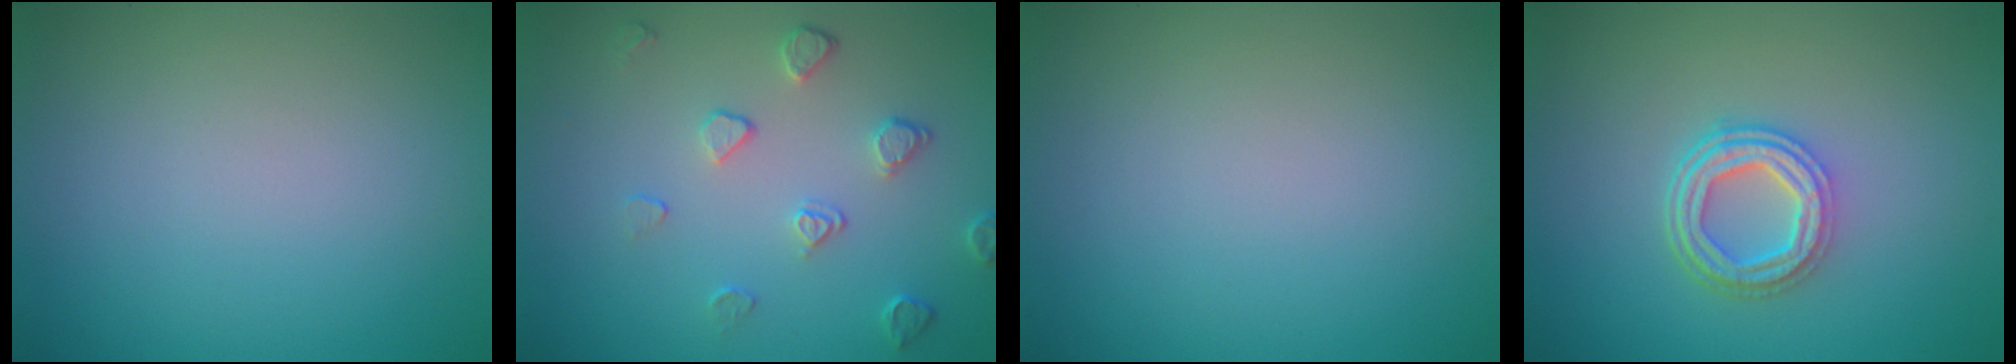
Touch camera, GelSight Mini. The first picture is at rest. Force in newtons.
{"total": 2.1, "press": 1.4, "slide": 1.5}
{"total": 0.0}
{"total": 4.3, "press": 3.3, "slide": 2.7}